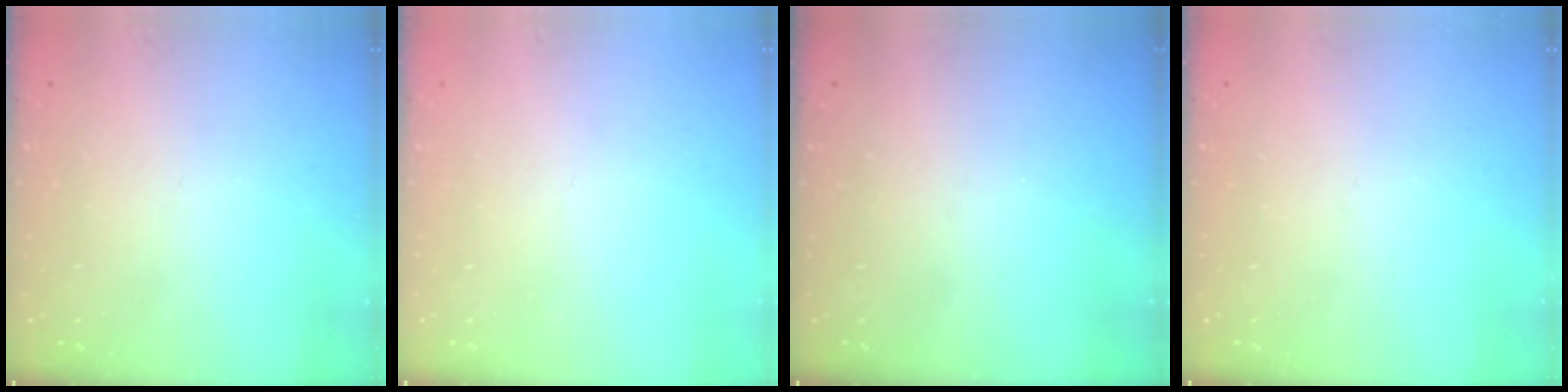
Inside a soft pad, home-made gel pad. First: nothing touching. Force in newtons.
{"total": 0.5, "press": 0.5, "slide": 0.1}
{"total": 0.0}
{"total": 0.0}